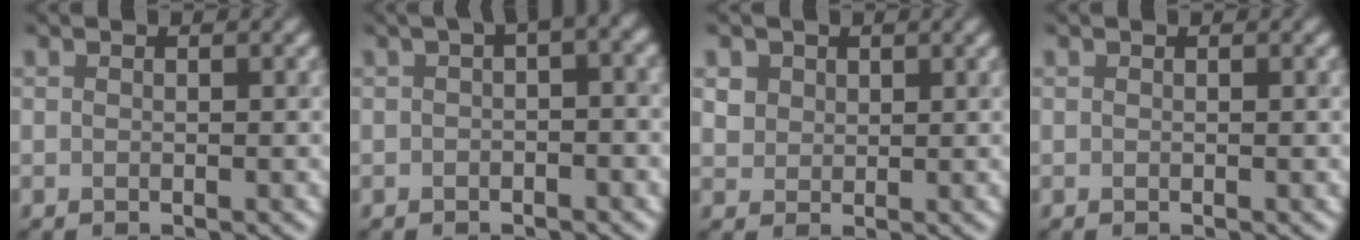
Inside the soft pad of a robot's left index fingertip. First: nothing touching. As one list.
[{"total": 3.9, "force": [0.6, 1.4, 3.6], "torque": [-0.034, 0.015, 0.004]}, {"total": 1.6, "force": [0.8, 1.3, 0.0], "torque": [-0.005, 0.005, 0.027]}, {"total": 0.0}]